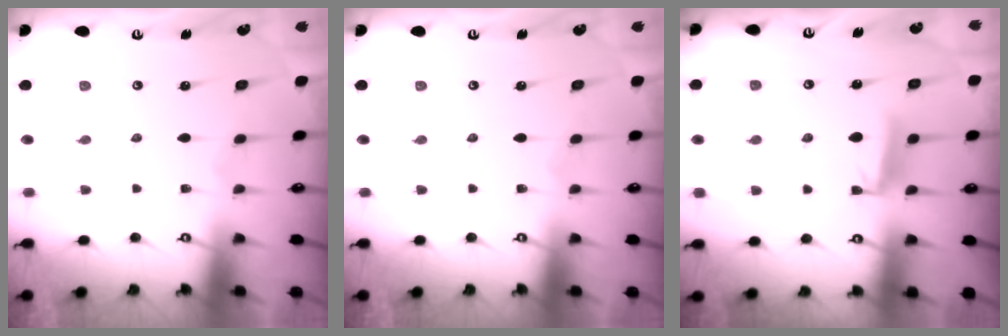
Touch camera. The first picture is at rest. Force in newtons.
{"total": 0.0}
{"total": 5.2, "press": 5.2, "slide": 0.9}